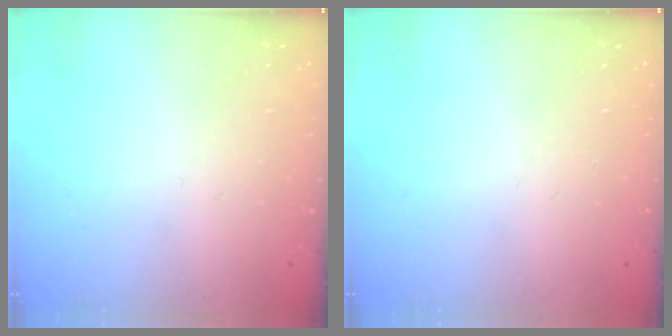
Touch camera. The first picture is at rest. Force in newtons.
{"total": 0.0}